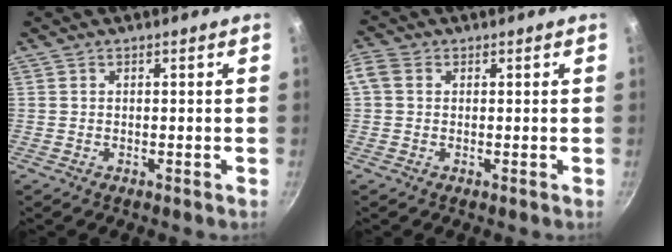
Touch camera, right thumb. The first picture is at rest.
{"total": 3.3, "force": [0.7, 2.6, 1.9], "torque": [-0.040, 0.011, 0.004]}